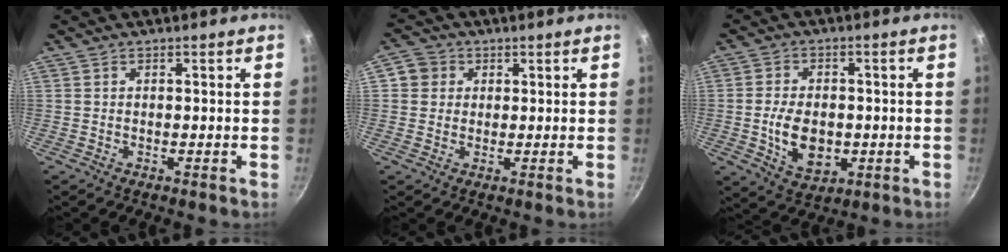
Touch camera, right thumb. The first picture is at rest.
{"total": 4.0, "force": [0.9, 3.8, 1.0], "torque": [0.017, 0.003, 0.005]}
{"total": 10.1, "force": [-1.5, 6.8, 7.3], "torque": [-0.110, 0.001, -0.020]}